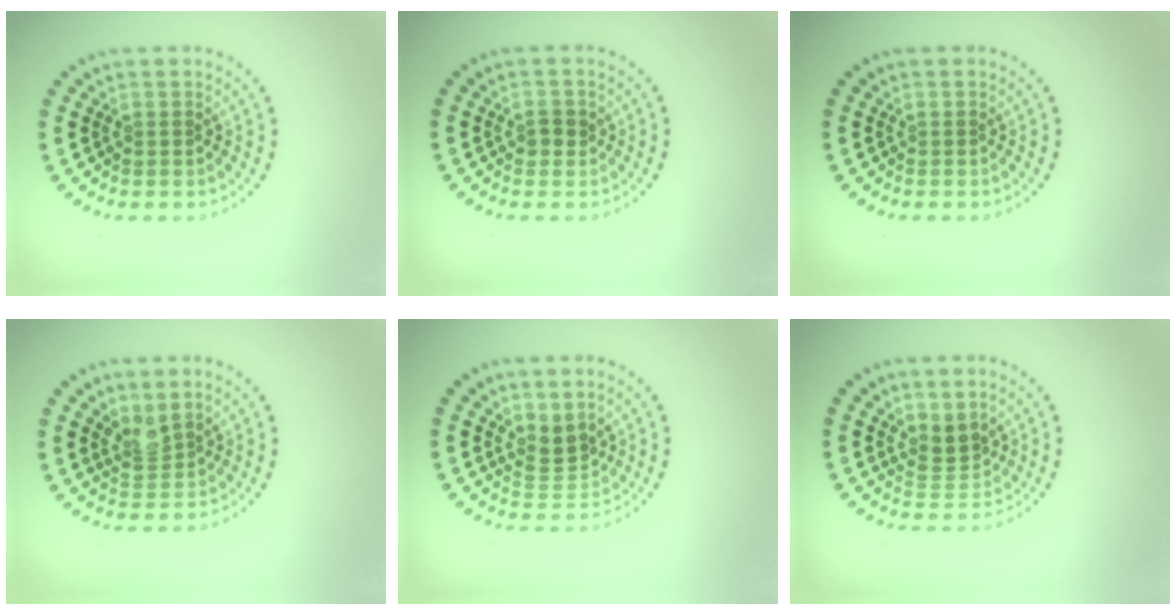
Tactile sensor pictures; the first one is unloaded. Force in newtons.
{"total": 1.3, "press": 1.2, "slide": 0.4}
{"total": 0.0}
{"total": 2.0, "press": 1.5, "slide": 1.3}
{"total": 2.3, "press": 1.6, "slide": 1.6}
{"total": 2.2, "press": 1.6, "slide": 1.5}